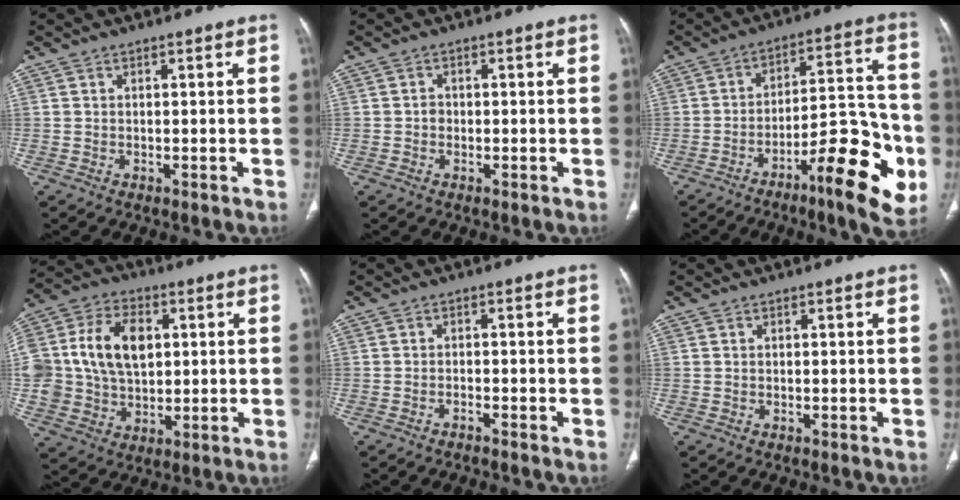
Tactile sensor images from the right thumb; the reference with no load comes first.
{"total": 1.3, "force": [-0.3, 1.2, 0.6], "torque": [-0.002, 0.005, -0.007]}
{"total": 18.9, "force": [-7.8, 5.2, 16.4], "torque": [-0.211, 0.050, -0.111]}
{"total": 17.4, "force": [2.8, 12.5, 11.8], "torque": [-0.219, 0.011, 0.056]}
{"total": 1.1, "force": [-1.0, 0.1, 0.3], "torque": [-0.015, 0.012, -0.015]}
{"total": 0.0}